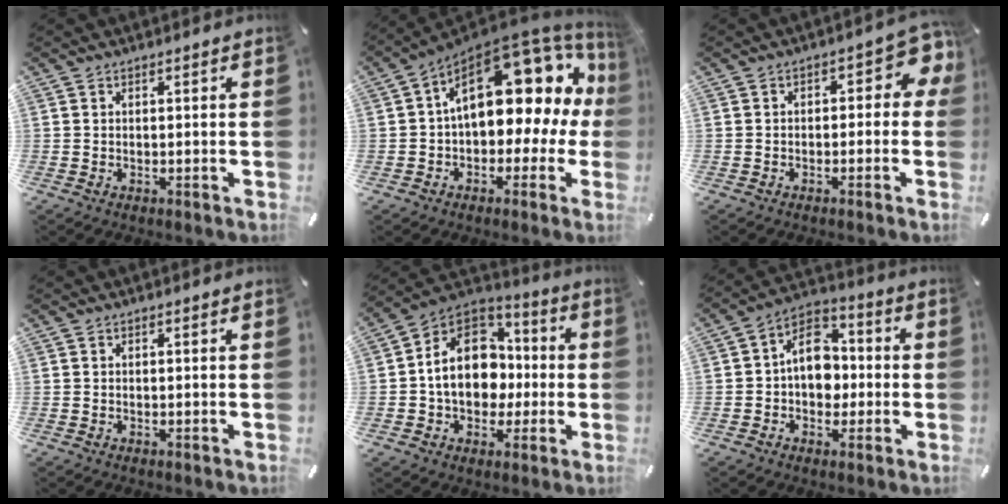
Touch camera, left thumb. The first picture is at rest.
{"total": 20.5, "force": [7.0, 12.0, 15.1], "torque": [-0.198, -0.053, 0.123]}
{"total": 6.3, "force": [0.4, 3.6, 5.2], "torque": [-0.069, -0.002, 0.001]}
{"total": 0.0}
{"total": 15.8, "force": [-1.1, 12.9, 9.1], "torque": [-0.171, 0.012, -0.017]}
{"total": 11.2, "force": [-0.3, 8.8, 6.9], "torque": [-0.119, 0.016, -0.005]}